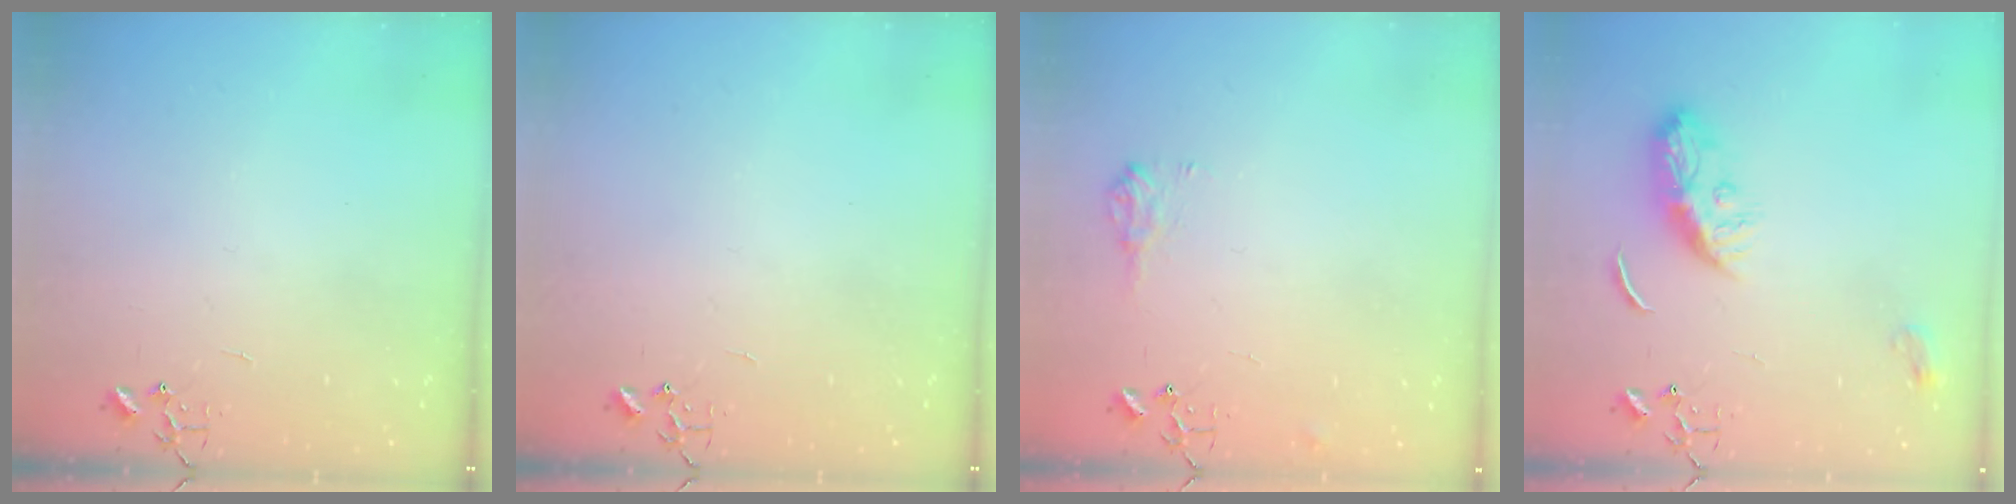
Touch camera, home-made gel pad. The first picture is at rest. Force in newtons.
{"total": 0.0}
{"total": 7.7, "press": 7.7, "slide": 0.1}
{"total": 10.9, "press": 10.9, "slide": 0.7}